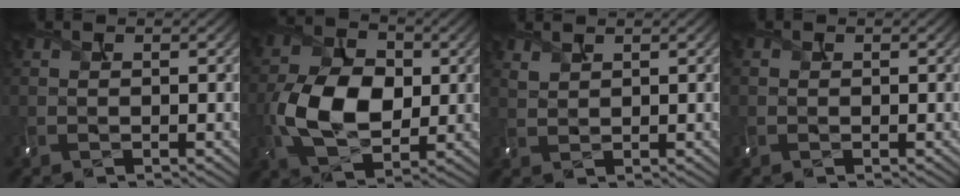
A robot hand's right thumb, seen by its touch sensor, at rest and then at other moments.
{"total": 9.5, "force": [-1.0, 6.4, 7.0], "torque": [-0.156, -0.003, -0.017]}
{"total": 1.4, "force": [1.3, 0.2, 0.2], "torque": [-0.009, 0.003, 0.034]}
{"total": 0.0}